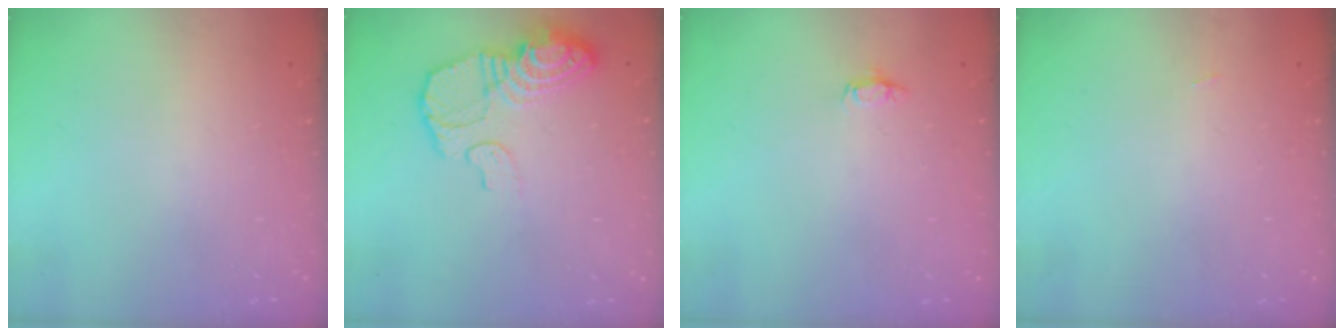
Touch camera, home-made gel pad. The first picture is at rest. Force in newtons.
{"total": 13.8, "press": 13.7, "slide": 1.2}
{"total": 3.2, "press": 3.2, "slide": 0.4}
{"total": 5.8, "press": 1.9, "slide": 5.5}